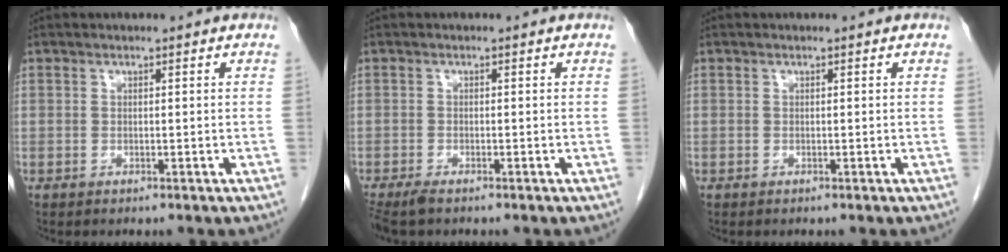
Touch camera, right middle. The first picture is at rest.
{"total": 2.8, "force": [-2.2, 0.7, 1.6], "torque": [-0.031, -0.009, -0.038]}
{"total": 0.0}